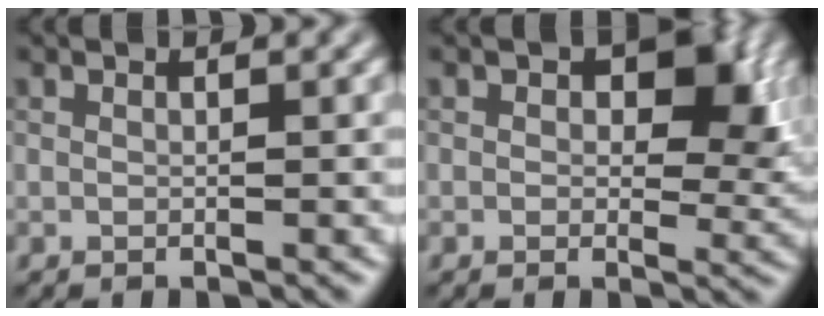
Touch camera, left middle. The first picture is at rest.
{"total": 4.8, "force": [1.1, 2.8, 3.7], "torque": [-0.056, 0.001, 0.031]}